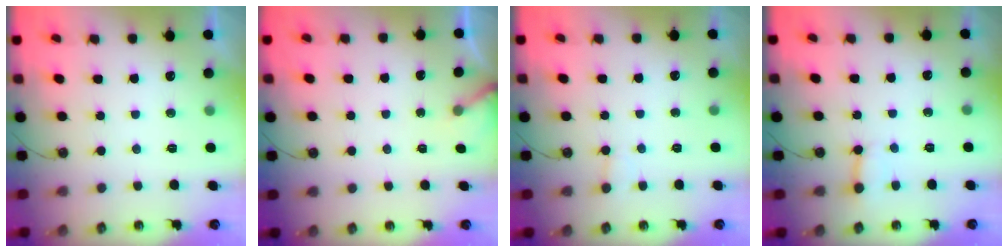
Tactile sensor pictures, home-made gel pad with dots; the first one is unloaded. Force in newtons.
{"total": 4.0, "press": 3.9, "slide": 0.3}
{"total": 2.8, "press": 2.8, "slide": 0.2}
{"total": 3.0, "press": 2.9, "slide": 0.3}